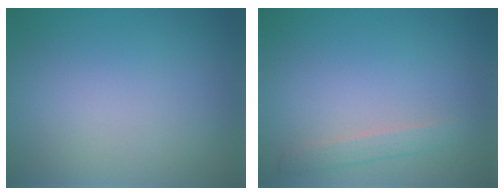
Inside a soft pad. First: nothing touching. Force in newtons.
{"total": 1.4, "press": 1.4, "slide": 0.0}